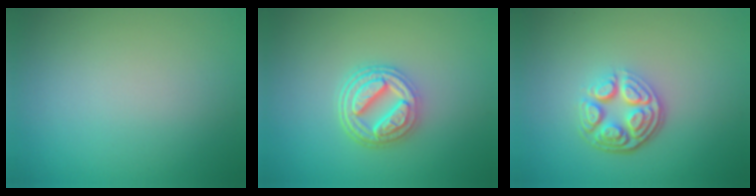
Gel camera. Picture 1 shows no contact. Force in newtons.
{"total": 4.9, "press": 3.7, "slide": 3.3}
{"total": 4.8, "press": 3.5, "slide": 3.3}